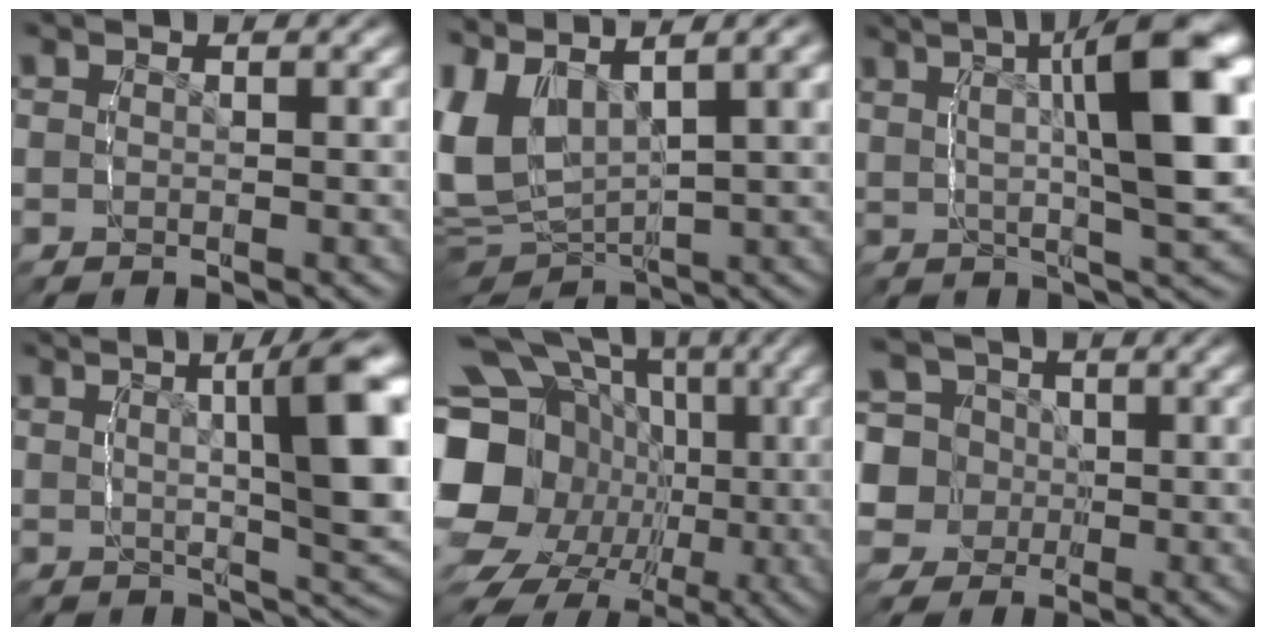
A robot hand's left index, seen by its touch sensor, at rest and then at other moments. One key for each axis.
{"total": 12.6, "fx": 1.6, "fy": 9.7, "fz": 7.8, "tx": -0.189, "ty": -0.024, "tz": 0.030}
{"total": 13.2, "fx": 4.0, "fy": 4.6, "fz": 11.7, "tx": -0.139, "ty": 0.028, "tz": 0.057}
{"total": 13.0, "fx": 4.6, "fy": 5.1, "fz": 11.1, "tx": -0.128, "ty": 0.030, "tz": 0.062}
{"total": 18.8, "fx": -1.5, "fy": 15.8, "fz": 10.0, "tx": -0.190, "ty": -0.056, "tz": -0.014}
{"total": 12.3, "fx": -1.1, "fy": 11.6, "fz": 3.9, "tx": -0.112, "ty": -0.050, "tz": -0.018}